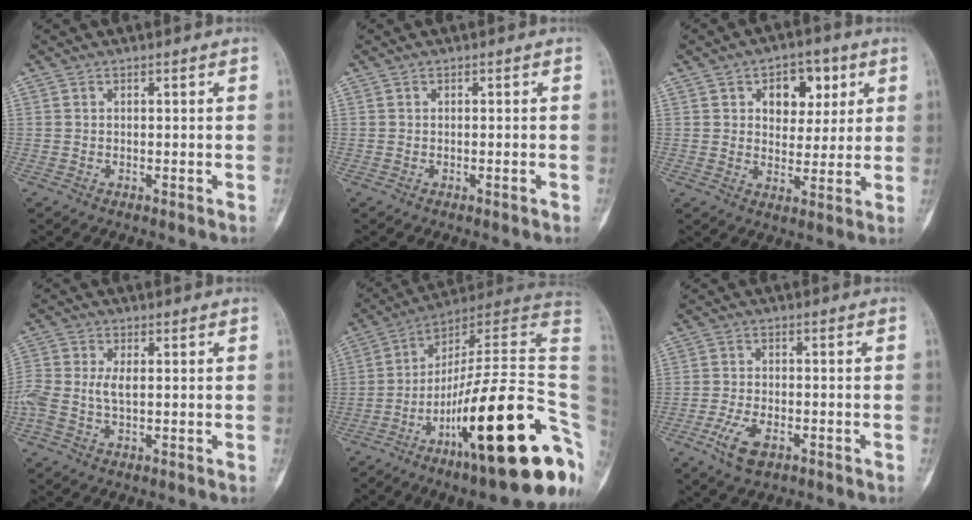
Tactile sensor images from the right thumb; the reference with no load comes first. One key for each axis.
{"total": 0.7, "fx": -0.3, "fy": 0.1, "fz": 0.6, "tx": -0.009, "ty": 0.002, "tz": -0.002}
{"total": 9.5, "fx": 3.6, "fy": 6.5, "fz": 5.9, "tx": -0.035, "ty": -0.009, "tz": 0.050}
{"total": 6.5, "fx": -0.1, "fy": 3.6, "fz": 5.4, "tx": -0.144, "ty": 0.015, "tz": -0.002}
{"total": 30.8, "fx": -8.9, "fy": 7.1, "fz": 28.6, "tx": -0.341, "ty": 0.071, "tz": -0.137}
{"total": 6.0, "fx": -3.1, "fy": 2.8, "fz": 4.3, "tx": -0.089, "ty": 0.009, "tz": -0.055}